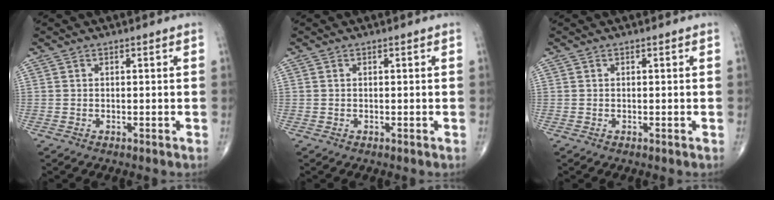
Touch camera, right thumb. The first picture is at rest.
{"total": 0.0}
{"total": 0.0}